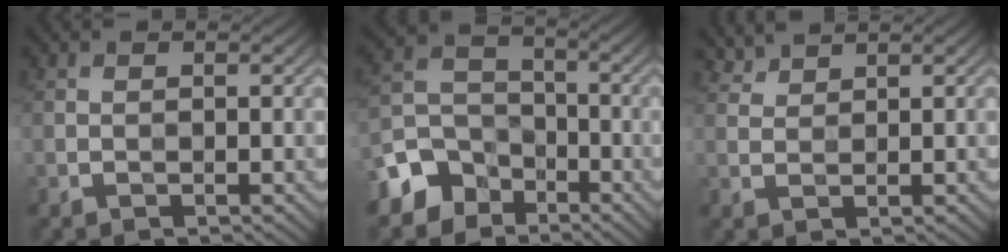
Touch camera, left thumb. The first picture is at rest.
{"total": 8.8, "force": [-5.4, 6.5, 2.4], "torque": [-0.064, -0.013, -0.122]}
{"total": 1.8, "force": [1.8, 0.3, 0.0], "torque": [-0.009, -0.002, 0.042]}